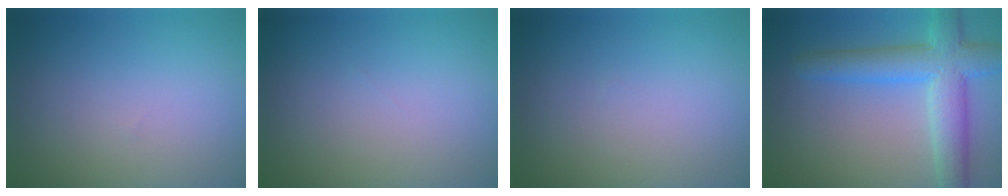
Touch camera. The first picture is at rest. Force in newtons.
{"total": 0.0}
{"total": 0.0}
{"total": 6.8, "press": 6.8, "slide": 0.2}